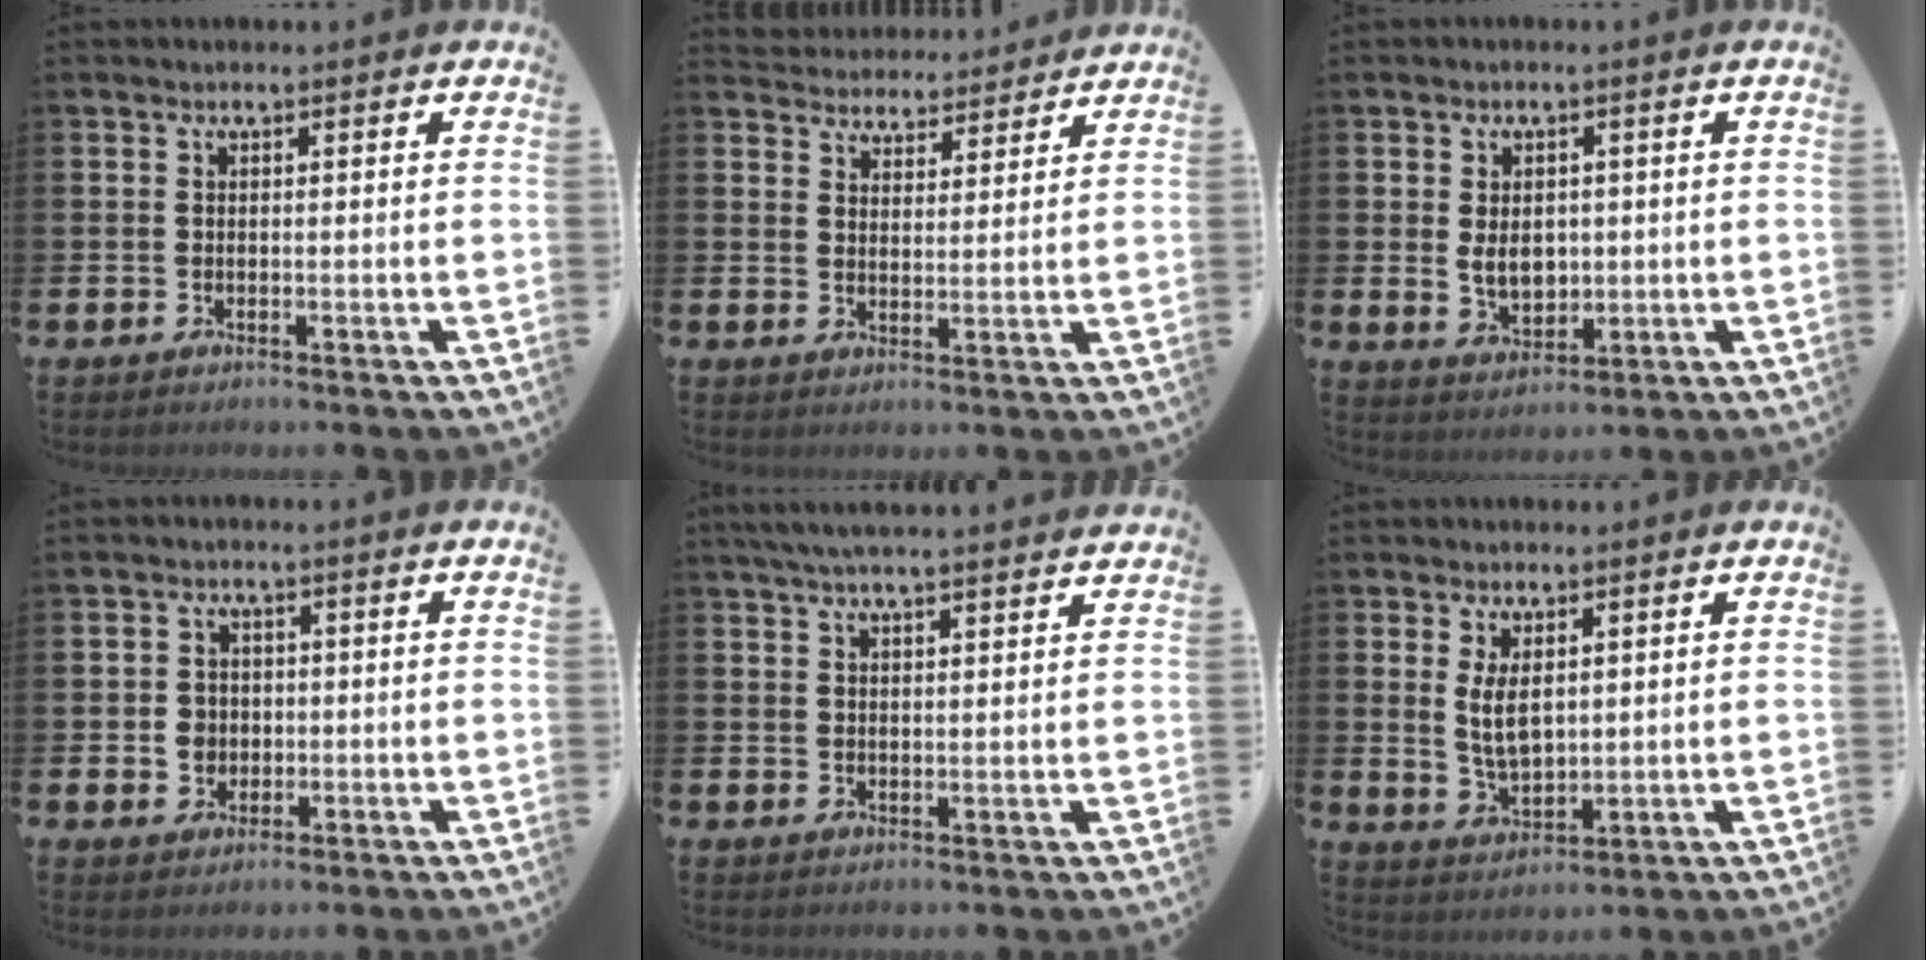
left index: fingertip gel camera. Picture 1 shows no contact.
{"total": 4.4, "force": [4.3, 0.9, -0.6], "torque": [0.001, -0.033, 0.076]}
{"total": 4.1, "force": [0.5, 2.9, 2.9], "torque": [-0.036, 0.001, 0.002]}
{"total": 2.8, "force": [0.0, 2.7, 0.7], "torque": [-0.008, 0.002, -0.008]}
{"total": 4.7, "force": [4.4, -0.1, 1.7], "torque": [-0.043, -0.012, 0.079]}
{"total": 4.4, "force": [1.8, 2.1, 3.5], "torque": [-0.054, -0.003, 0.029]}